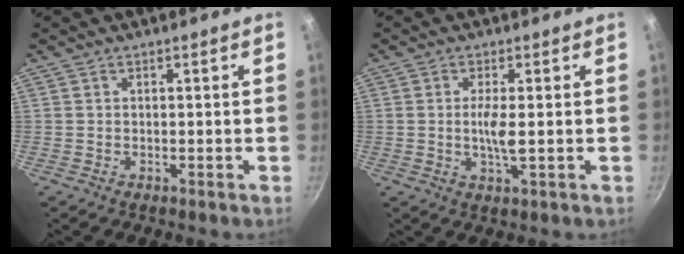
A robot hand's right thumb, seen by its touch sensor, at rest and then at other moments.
{"total": 4.3, "force": [0.0, 0.9, 4.2], "torque": [-0.090, -0.006, -0.001]}